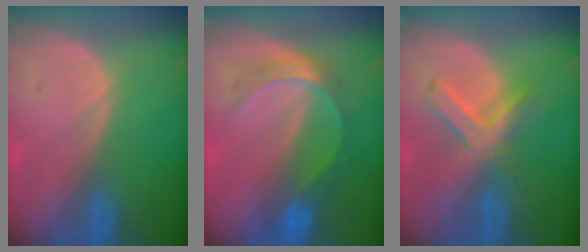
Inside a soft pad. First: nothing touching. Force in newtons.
{"total": 6.4, "press": 5.5, "slide": 3.2}
{"total": 7.2, "press": 6.3, "slide": 3.6}